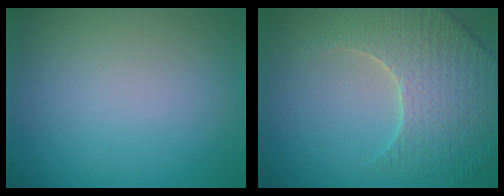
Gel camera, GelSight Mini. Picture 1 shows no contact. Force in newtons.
{"total": 5.4, "press": 5.1, "slide": 1.7}